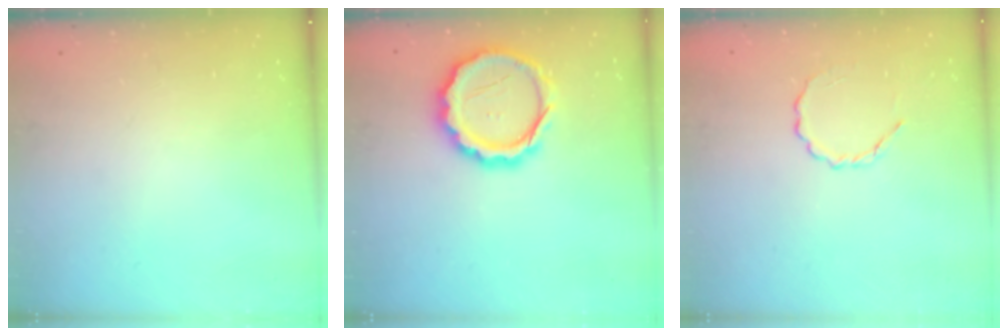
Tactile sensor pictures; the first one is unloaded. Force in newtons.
{"total": 15.4, "press": 15.1, "slide": 3.0}
{"total": 3.0, "press": 2.8, "slide": 1.0}